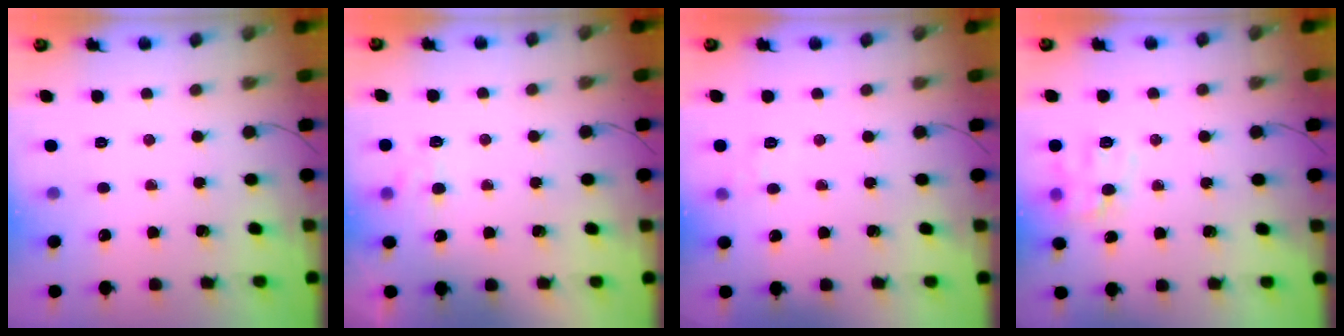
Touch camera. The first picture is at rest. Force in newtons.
{"total": 6.7, "press": 6.6, "slide": 1.3}
{"total": 6.3, "press": 6.1, "slide": 1.5}
{"total": 9.4, "press": 9.4, "slide": 0.5}